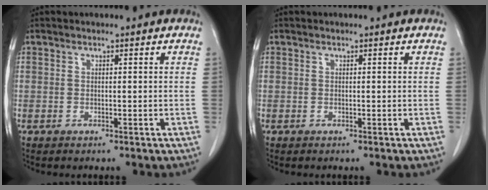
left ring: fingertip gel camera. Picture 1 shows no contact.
{"total": 0.0}